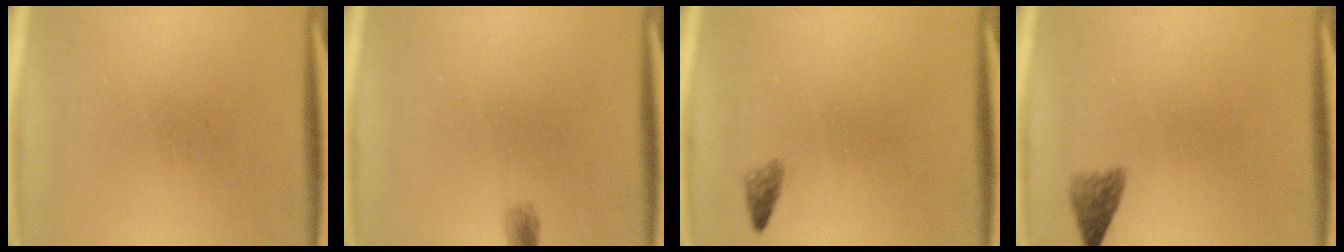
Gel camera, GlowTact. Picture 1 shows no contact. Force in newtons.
{"total": 1.4}
{"total": 1.1}
{"total": 2.3}